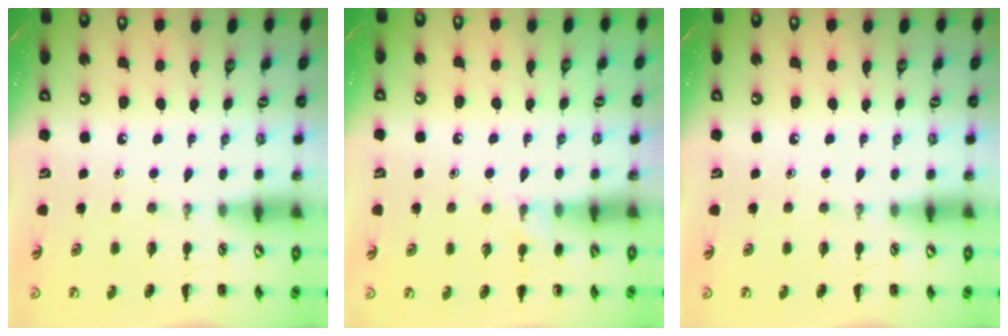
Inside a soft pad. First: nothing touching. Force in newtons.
{"total": 6.5, "press": 6.1, "slide": 2.2}
{"total": 0.0}